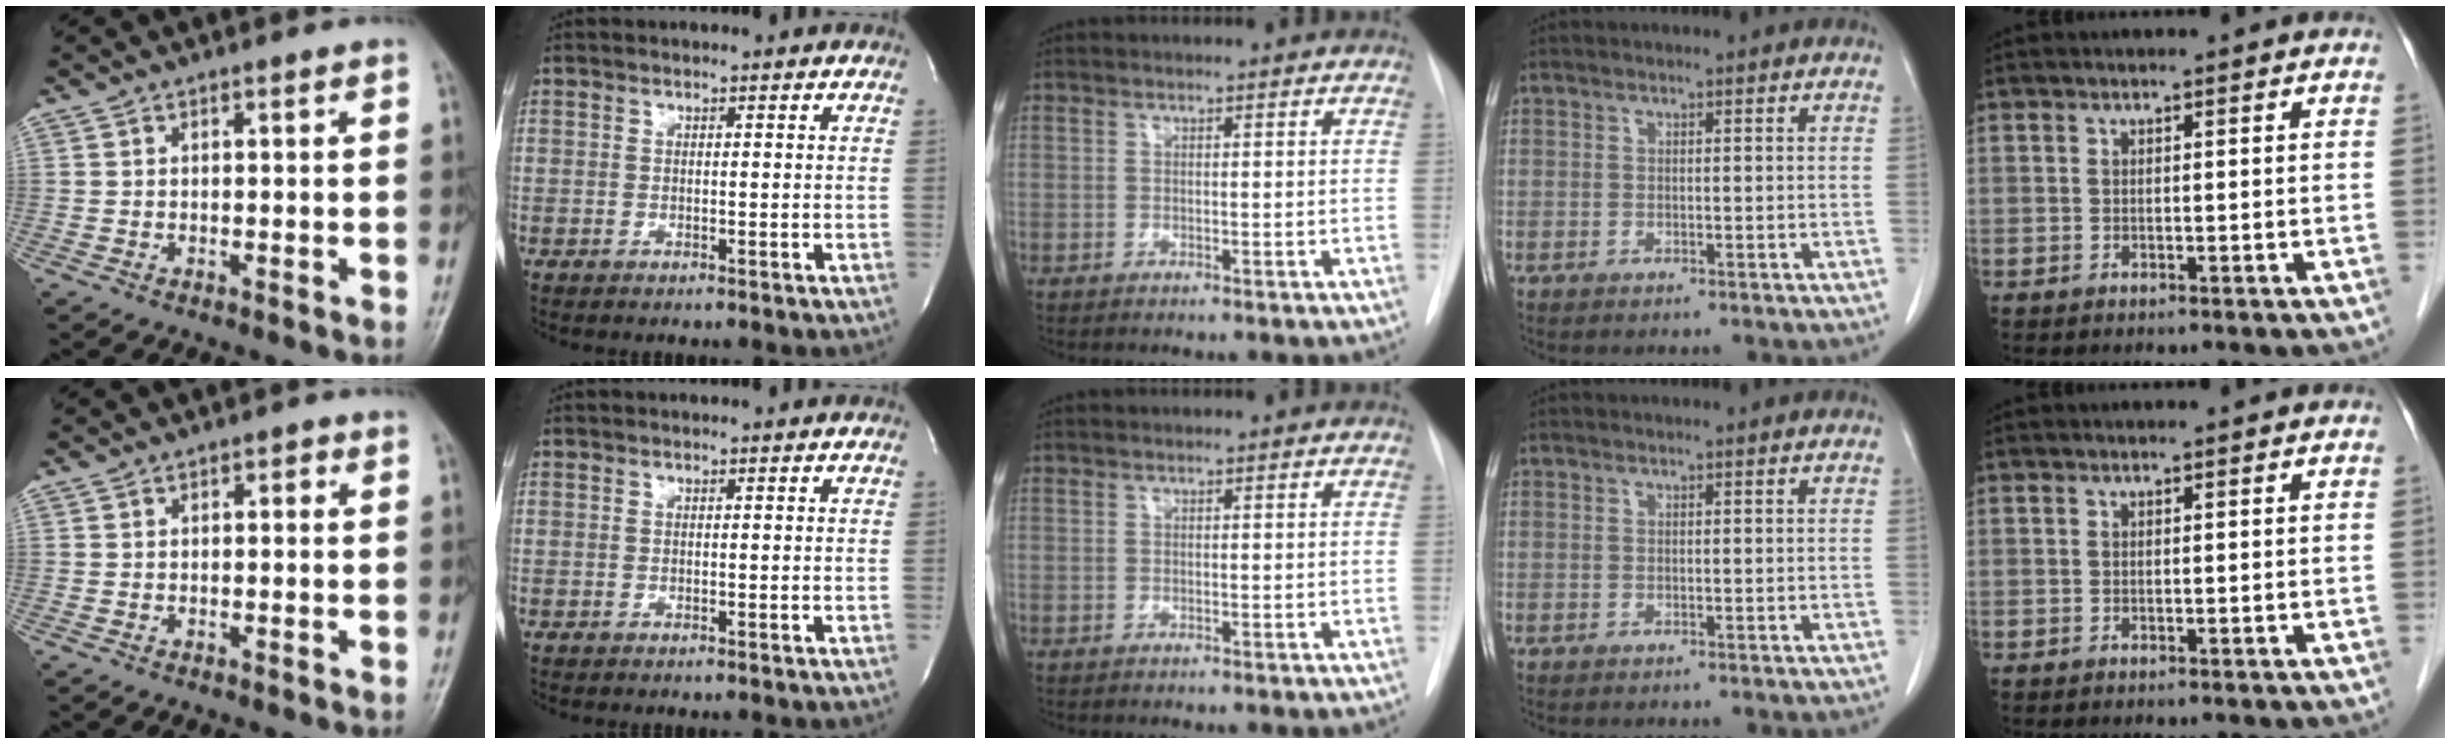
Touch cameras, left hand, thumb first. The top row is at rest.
{"thumb": {"total": 1.0, "force": [0.1, 0.7, 0.7], "torque": [0.001, 0.004, -0.007]}}